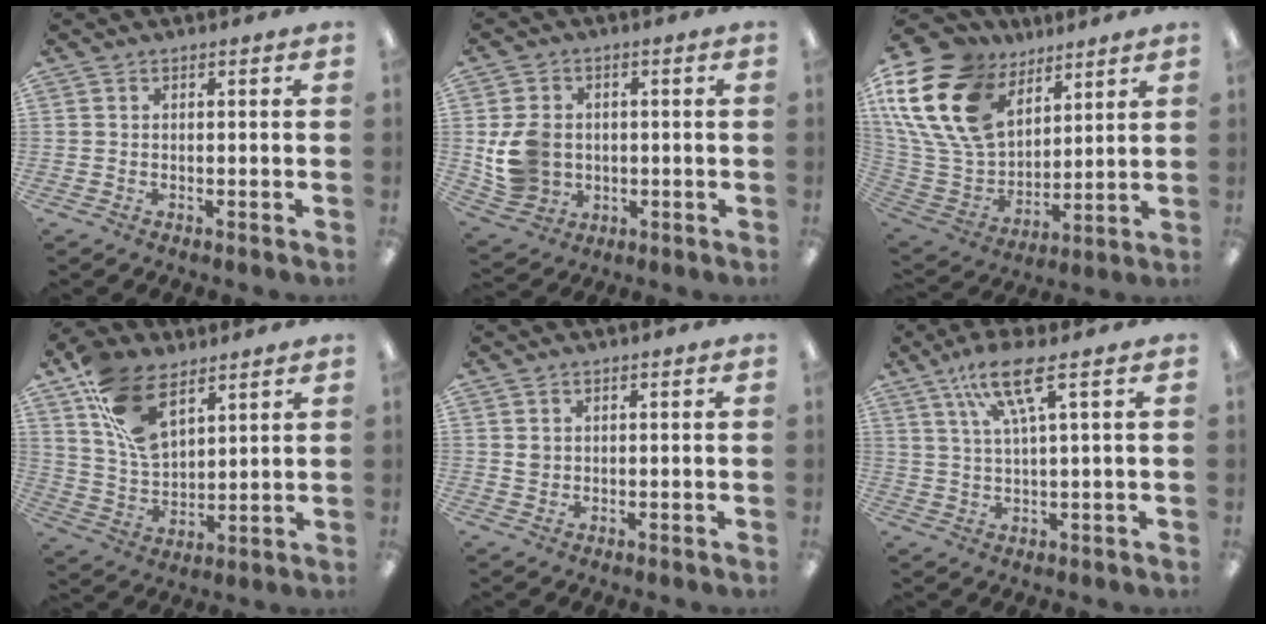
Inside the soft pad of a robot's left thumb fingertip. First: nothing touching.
{"total": 9.8, "force": [-0.2, 8.6, 4.8], "torque": [-0.105, 0.015, 0.005]}
{"total": 22.2, "force": [11.0, 14.9, 12.2], "torque": [-0.288, -0.056, 0.203]}
{"total": 14.9, "force": [8.5, 8.2, 9.1], "torque": [-0.176, -0.021, 0.165]}
{"total": 1.8, "force": [0.6, 1.6, 0.4], "torque": [-0.001, 0.000, 0.009]}
{"total": 5.8, "force": [3.1, 1.1, 4.8], "torque": [-0.102, 0.003, 0.052]}